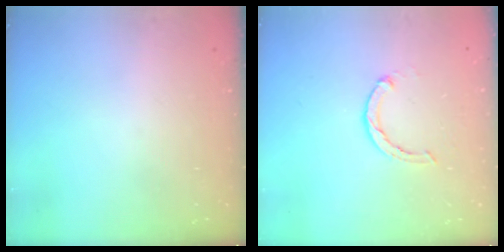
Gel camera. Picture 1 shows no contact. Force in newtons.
{"total": 2.4, "press": 2.4, "slide": 0.4}